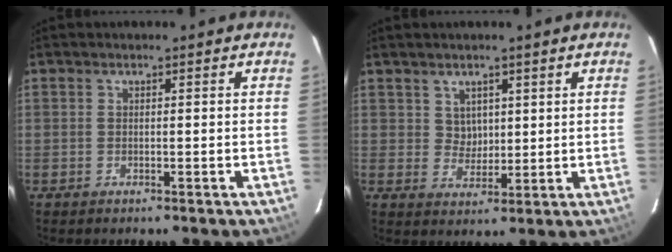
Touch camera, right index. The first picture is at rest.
{"total": 3.8, "force": [2.0, 3.1, 0.8], "torque": [-0.007, 0.005, 0.041]}